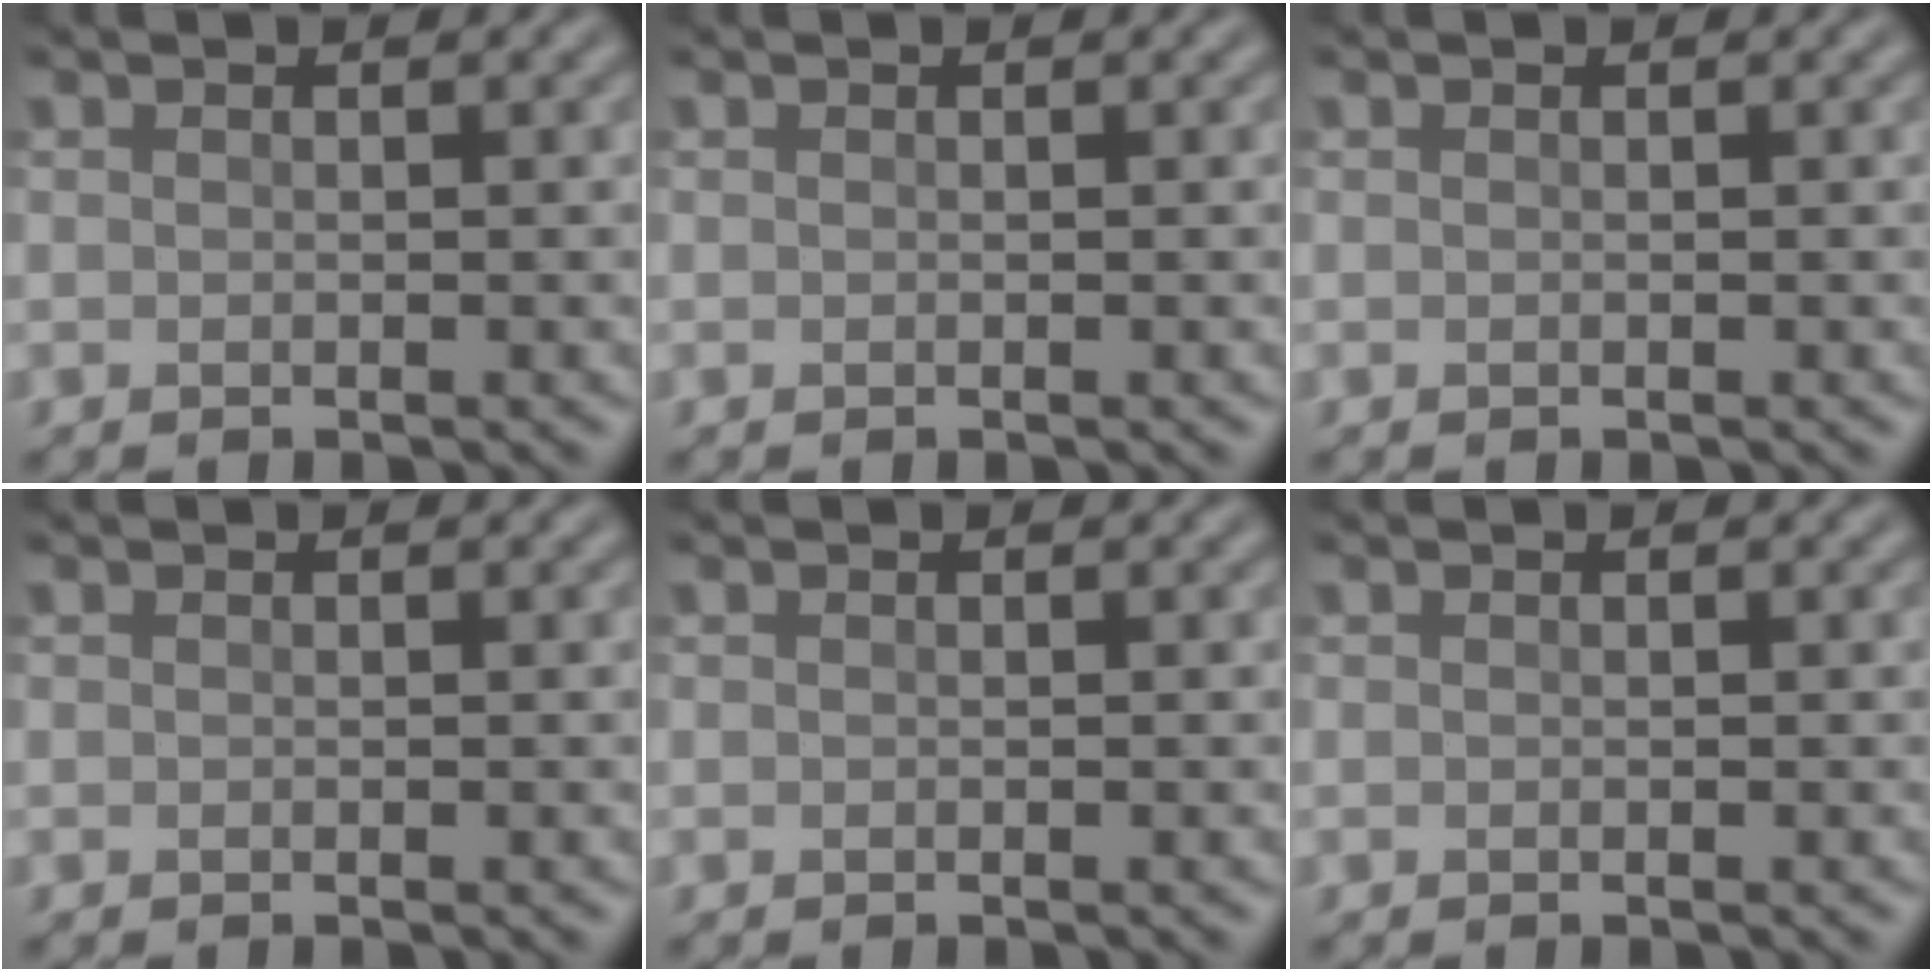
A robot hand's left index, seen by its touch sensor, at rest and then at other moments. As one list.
[{"total": 0.0}, {"total": 0.0}, {"total": 0.0}, {"total": 0.0}, {"total": 0.0}]